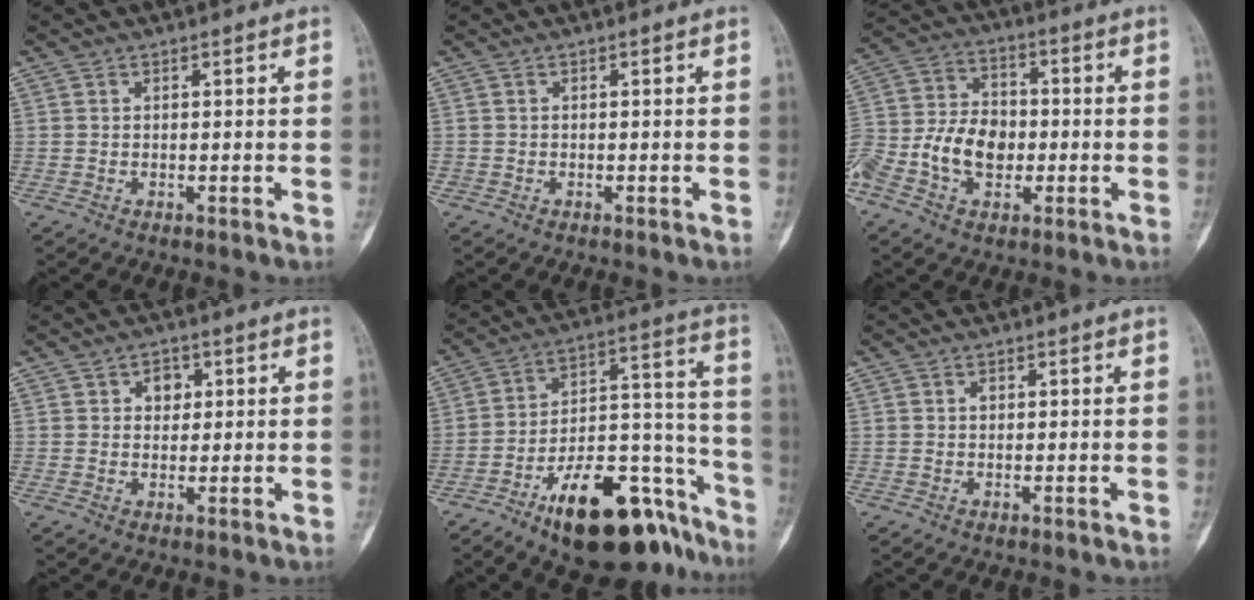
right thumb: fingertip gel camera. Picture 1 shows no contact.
{"total": 0.5, "force": [-0.3, 0.4, -0.1], "torque": [0.006, 0.006, -0.008]}
{"total": 14.3, "force": [-4.1, 10.0, 9.4], "torque": [-0.174, 0.031, -0.080]}
{"total": 3.7, "force": [1.1, 3.0, 1.9], "torque": [0.000, 0.000, 0.013]}
{"total": 23.8, "force": [-14.9, 10.2, 15.5], "torque": [-0.159, 0.109, -0.229]}
{"total": 0.9, "force": [0.1, 0.8, 0.4], "torque": [0.001, 0.003, 0.000]}